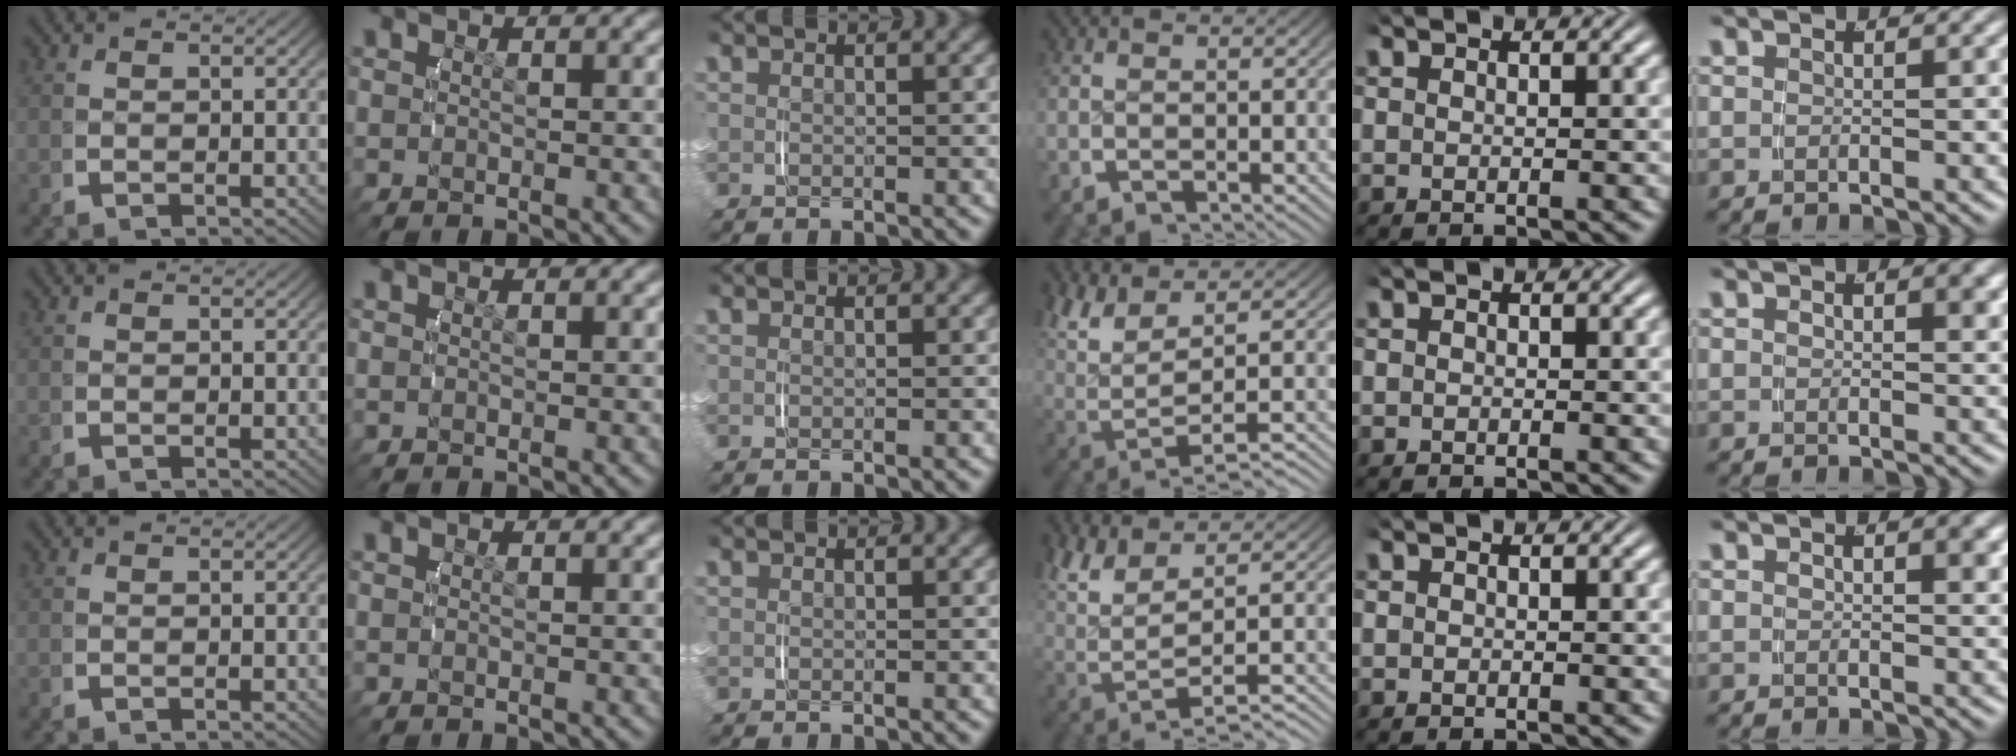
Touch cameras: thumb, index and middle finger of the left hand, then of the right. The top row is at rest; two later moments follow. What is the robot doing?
{"motion": "lift_and_place", "object": "backpack"}